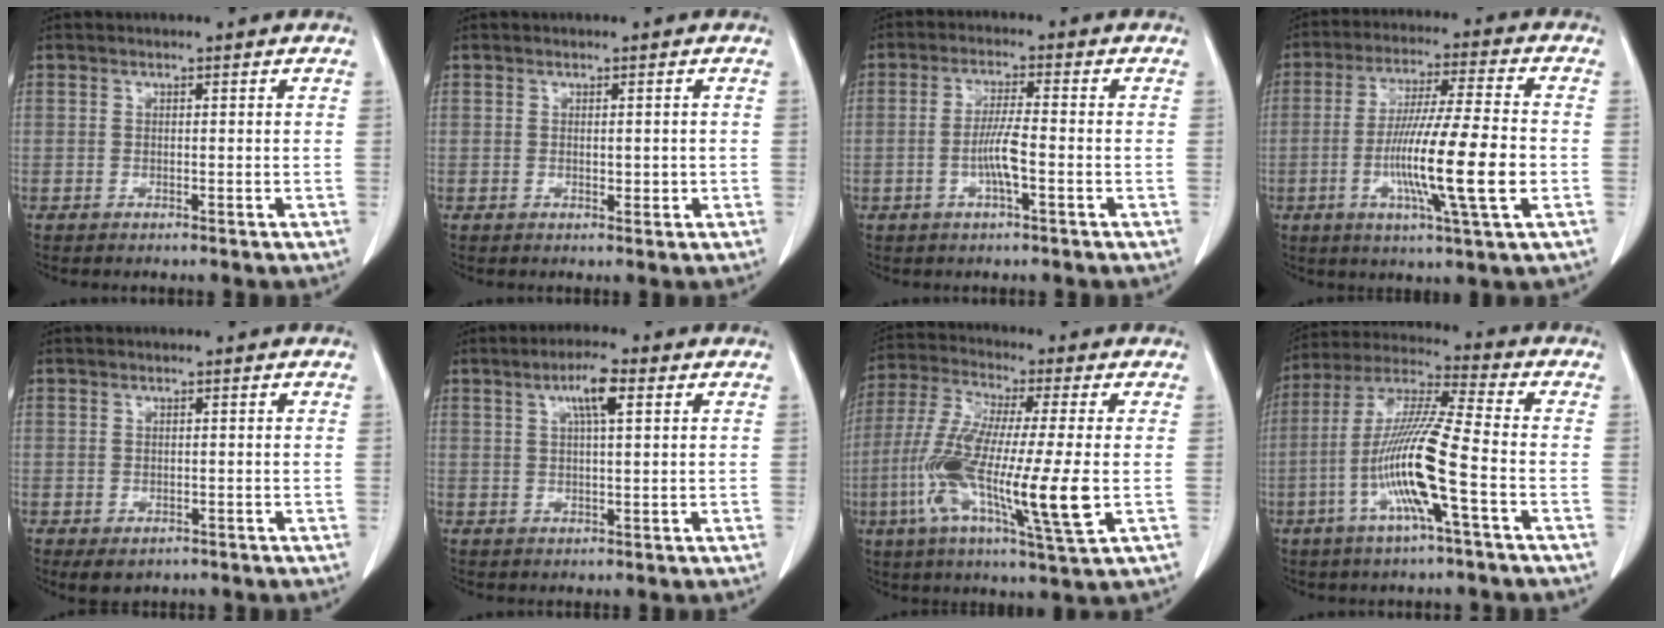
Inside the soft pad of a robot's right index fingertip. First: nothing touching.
{"total": 1.9, "force": [-0.1, 0.9, 1.6], "torque": [-0.026, 0.000, 0.005]}
{"total": 5.2, "force": [-1.5, 0.6, 5.0], "torque": [-0.102, 0.003, -0.026]}
{"total": 15.1, "force": [-3.4, 0.2, 14.7], "torque": [-0.266, -0.012, -0.063]}
{"total": 2.8, "force": [-1.2, 2.1, 1.4], "torque": [-0.020, -0.004, -0.004]}
{"total": 5.3, "force": [2.2, 0.9, 4.8], "torque": [-0.089, 0.006, 0.039]}
{"total": 18.4, "force": [-3.5, 1.8, 18.0], "torque": [-0.346, -0.026, -0.065]}
{"total": 14.3, "force": [-4.3, 0.2, 13.6], "torque": [-0.275, -0.002, -0.089]}